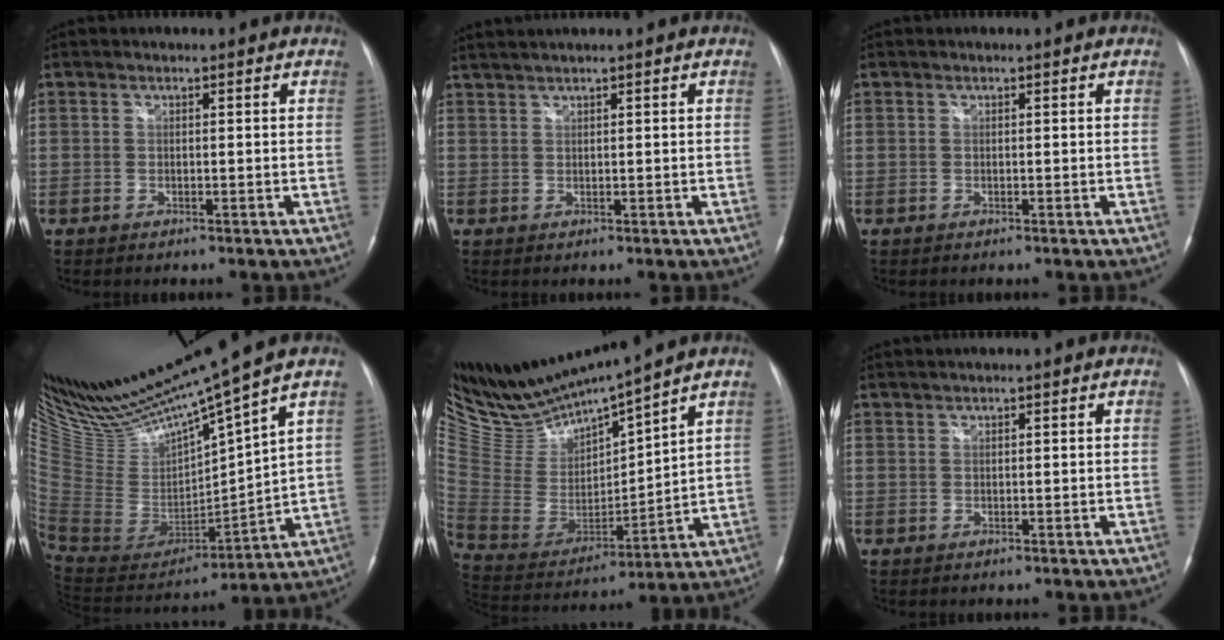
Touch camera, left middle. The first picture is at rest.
{"total": 2.8, "force": [2.4, -0.4, 1.4], "torque": [-0.028, 0.017, 0.049]}
{"total": 0.0}
{"total": 19.4, "force": [16.5, -0.1, 10.0], "torque": [-0.186, -0.034, 0.328]}
{"total": 15.1, "force": [14.5, -0.7, 4.4], "torque": [-0.100, -0.024, 0.297]}
{"total": 1.1, "force": [1.0, -0.2, 0.5], "torque": [-0.010, 0.013, 0.023]}